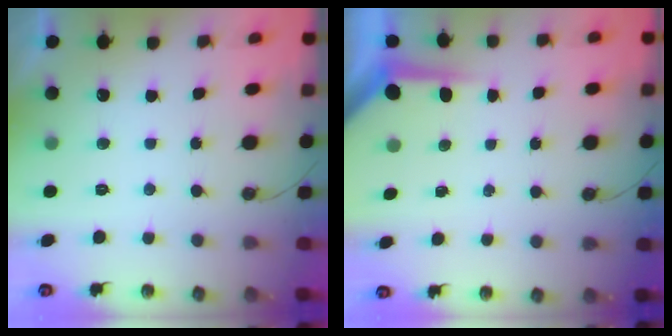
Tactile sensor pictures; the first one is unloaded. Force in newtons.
{"total": 4.0, "press": 4.0, "slide": 0.4}